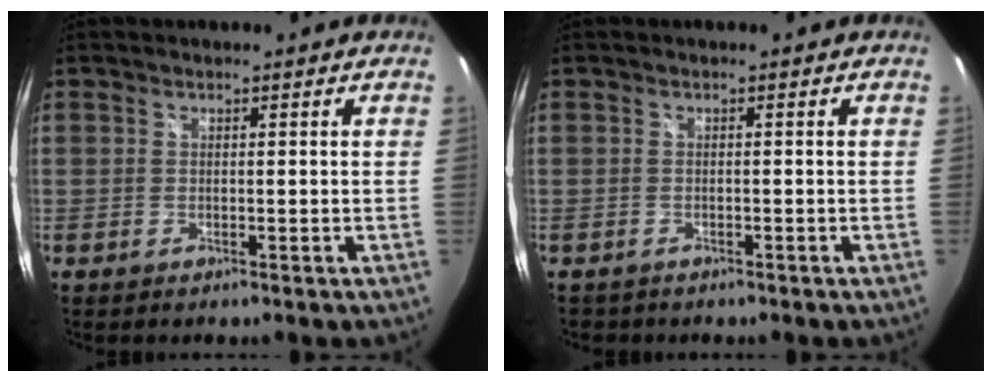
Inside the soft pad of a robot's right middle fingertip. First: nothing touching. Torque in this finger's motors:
{"motor_torque": [-0.37, -0.09, -0.02, -0.01]}